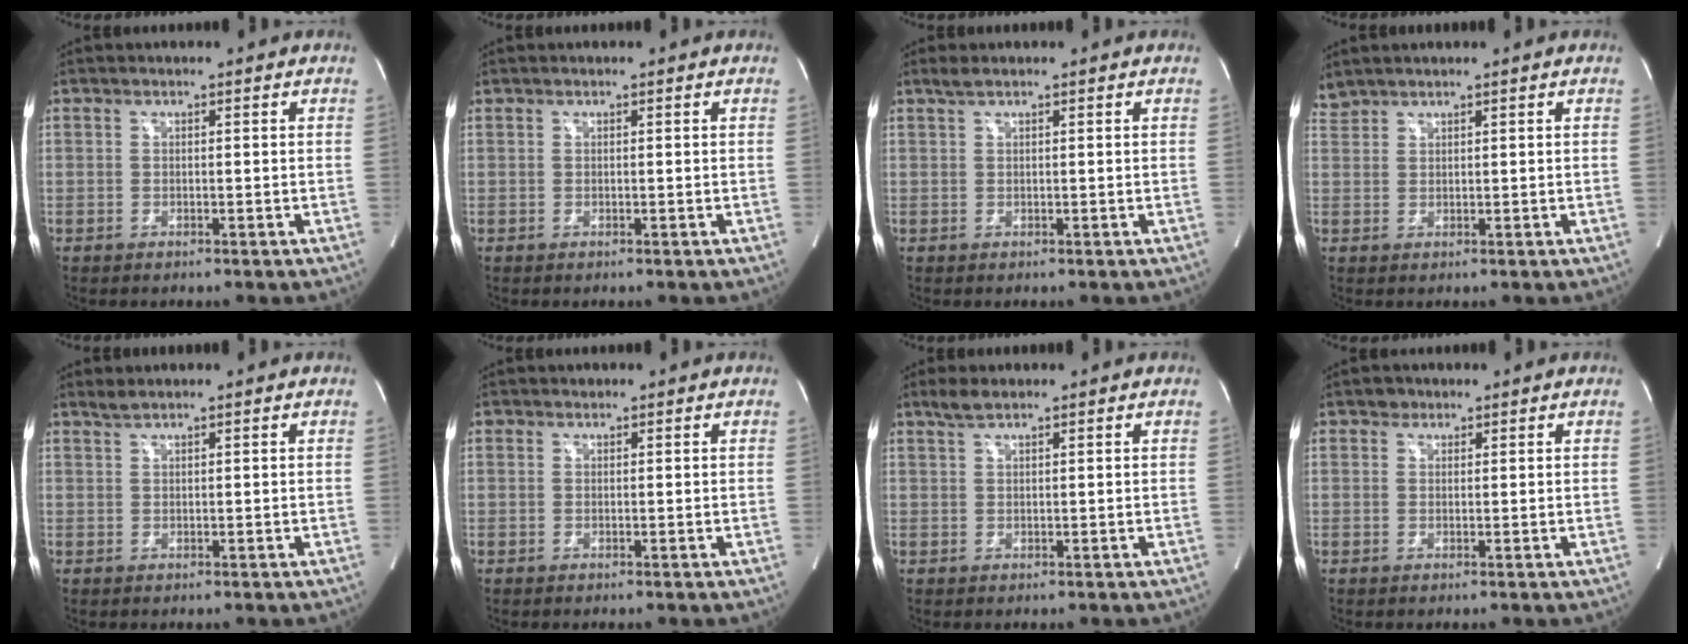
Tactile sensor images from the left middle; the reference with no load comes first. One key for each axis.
{"total": 0.0}
{"total": 1.1, "fx": 0.9, "fy": 0.0, "fz": 0.7, "tx": -0.020, "ty": 0.009, "tz": 0.022}
{"total": 2.0, "fx": 2.0, "fy": 0.1, "fz": 0.0, "tx": -0.011, "ty": 0.017, "tz": 0.047}
{"total": 1.0, "fx": 1.0, "fy": -0.1, "fz": 0.3, "tx": -0.011, "ty": 0.004, "tz": 0.025}
{"total": 0.5, "fx": 0.3, "fy": 0.4, "fz": 0.0, "tx": -0.002, "ty": -0.001, "tz": 0.004}
{"total": 2.1, "fx": 1.7, "fy": 0.4, "fz": 1.2, "tx": -0.033, "ty": 0.008, "tz": 0.036}
{"total": 1.4, "fx": 0.9, "fy": 1.1, "fz": 0.1, "tx": 0.002, "ty": 0.001, "tz": 0.009}